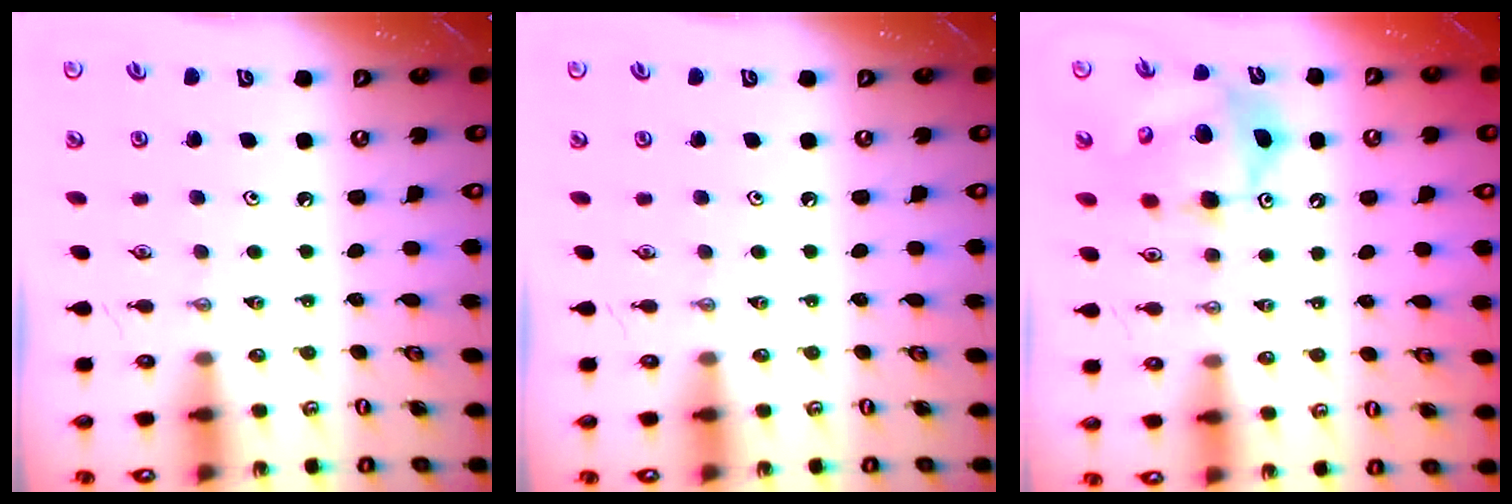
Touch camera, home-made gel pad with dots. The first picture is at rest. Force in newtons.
{"total": 0.0}
{"total": 12.3, "press": 12.2, "slide": 1.8}